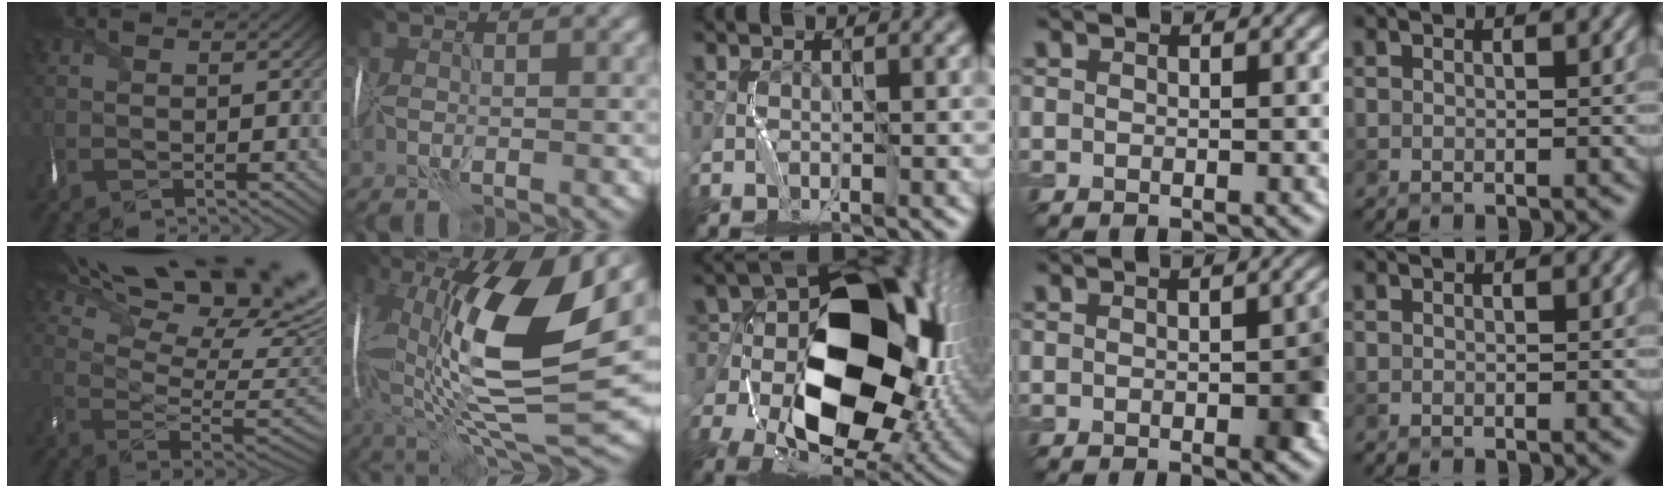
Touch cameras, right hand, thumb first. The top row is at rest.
{"thumb": {"total": 19.3, "force": [12.3, 6.4, 13.4], "torque": [-0.220, 0.046, 0.186]}, "index": {"total": 16.0, "force": [1.7, 6.5, 14.5], "torque": [-0.279, 0.002, 0.031]}, "middle": {"total": 18.0, "force": [-2.3, 12.0, 13.3], "torque": [-0.201, -0.006, -0.016]}, "ring": {"total": 3.2, "force": [-0.6, 1.0, 3.0], "torque": [-0.036, -0.001, -0.007]}}